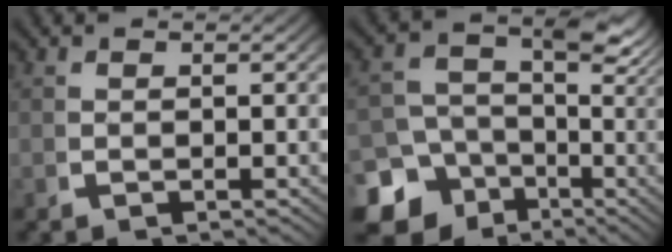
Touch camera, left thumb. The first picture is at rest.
{"total": 14.5, "force": [-4.1, 12.0, 6.9], "torque": [-0.119, -0.052, -0.063]}